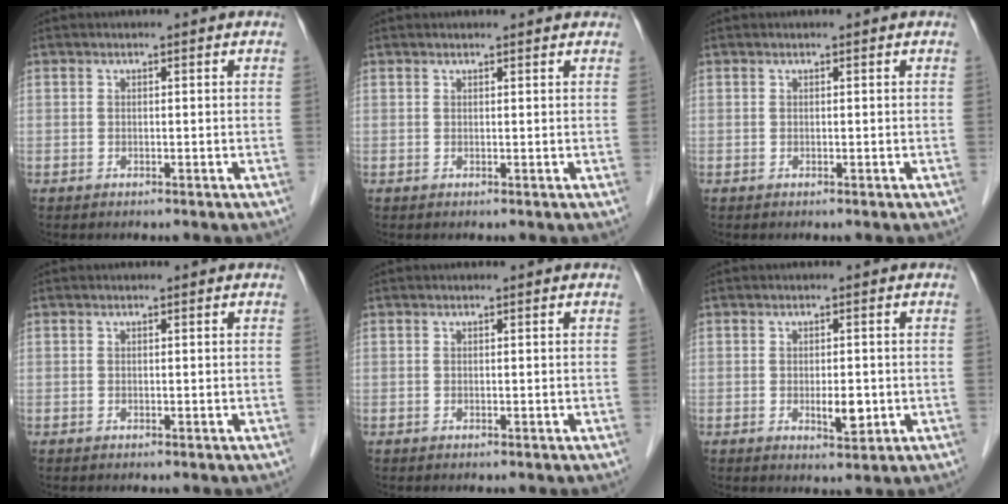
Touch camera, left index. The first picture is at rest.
{"total": 2.7, "force": [2.6, 0.6, 0.6], "torque": [-0.011, 0.017, 0.026]}
{"total": 0.0}
{"total": 0.0}
{"total": 0.0}
{"total": 3.1, "force": [-0.5, 1.2, 2.8], "torque": [-0.044, -0.004, -0.003]}